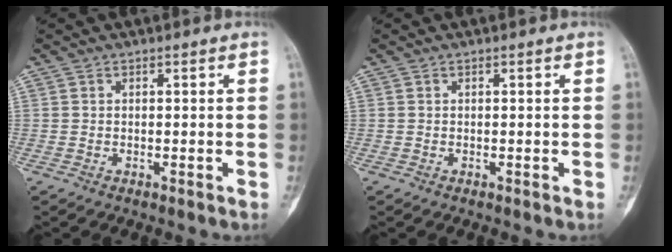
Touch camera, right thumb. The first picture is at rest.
{"total": 0.0}